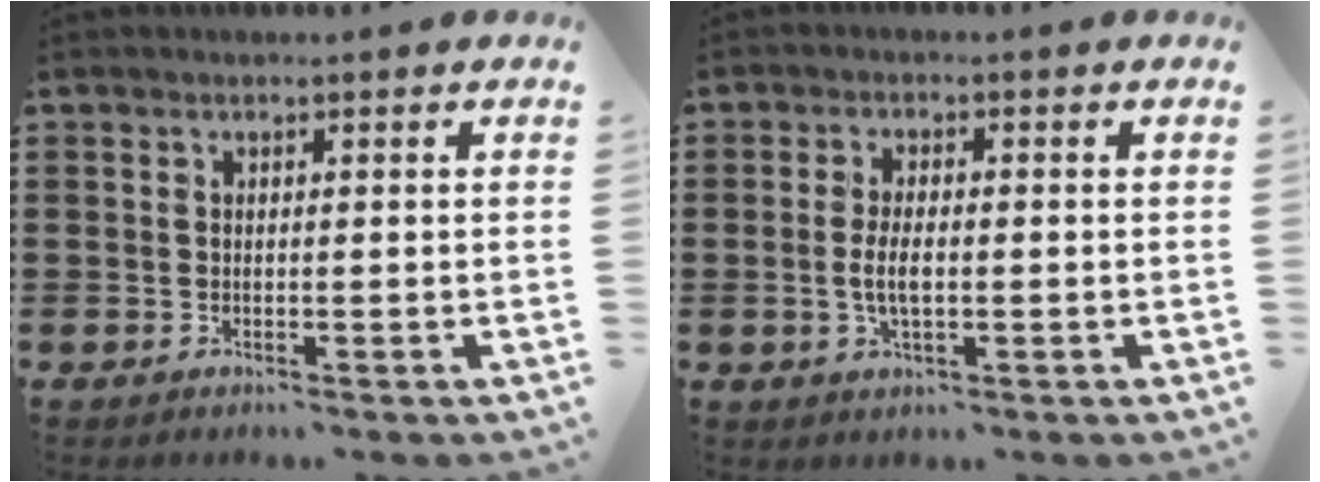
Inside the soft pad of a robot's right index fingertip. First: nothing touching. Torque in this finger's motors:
{"motor_torque": [1.96, 0.17, 0.81, 0.18]}